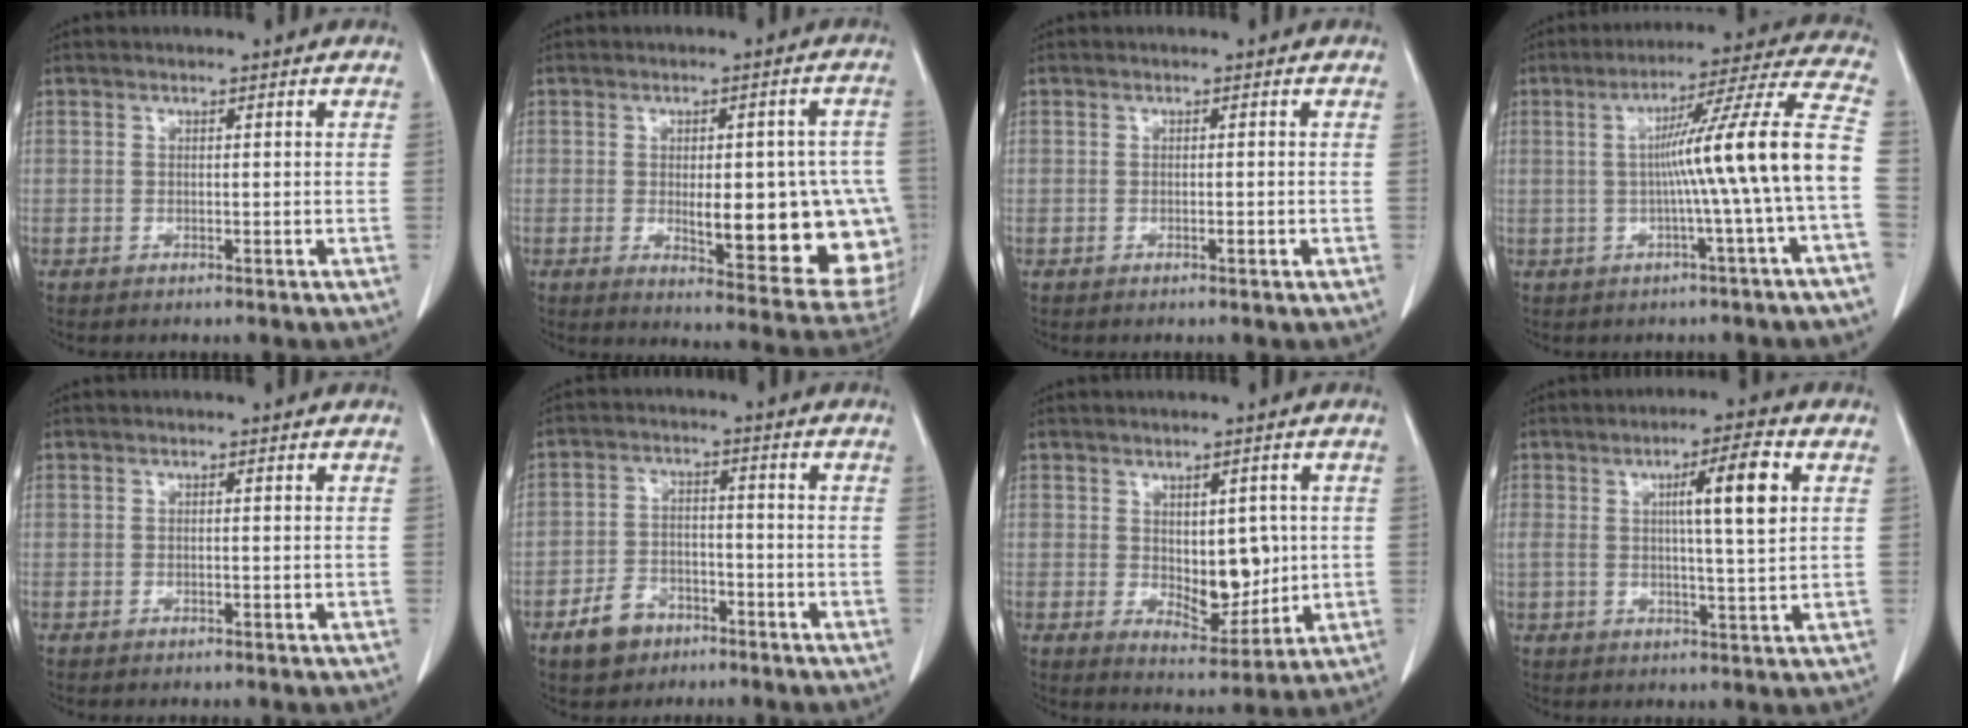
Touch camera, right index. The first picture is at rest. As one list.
[{"total": 18.5, "force": [-2.4, 5.7, 17.4], "torque": [-0.137, 0.012, -0.003]}, {"total": 0.8, "force": [-0.3, 0.1, 0.7], "torque": [-0.010, 0.000, -0.002]}, {"total": 14.5, "force": [-1.5, -2.4, 14.2], "torque": [-0.200, 0.016, -0.027]}, {"total": 0.0}, {"total": 6.1, "force": [-4.0, 4.0, 2.3], "torque": [-0.053, 0.007, -0.066]}, {"total": 7.4, "force": [0.5, 3.9, 6.3], "torque": [-0.084, -0.005, 0.025]}, {"total": 8.2, "force": [2.2, 0.2, 7.9], "torque": [-0.127, 0.007, 0.034]}]